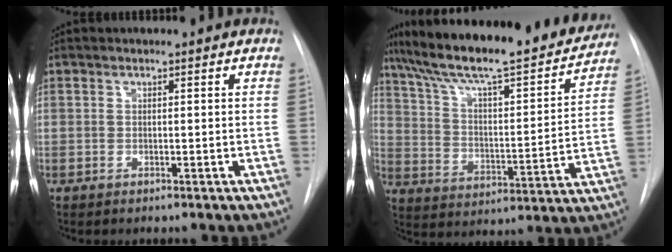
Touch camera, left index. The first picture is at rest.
{"total": 25.9, "force": [22.2, 4.0, 12.7], "torque": [-0.212, -0.017, 0.320]}